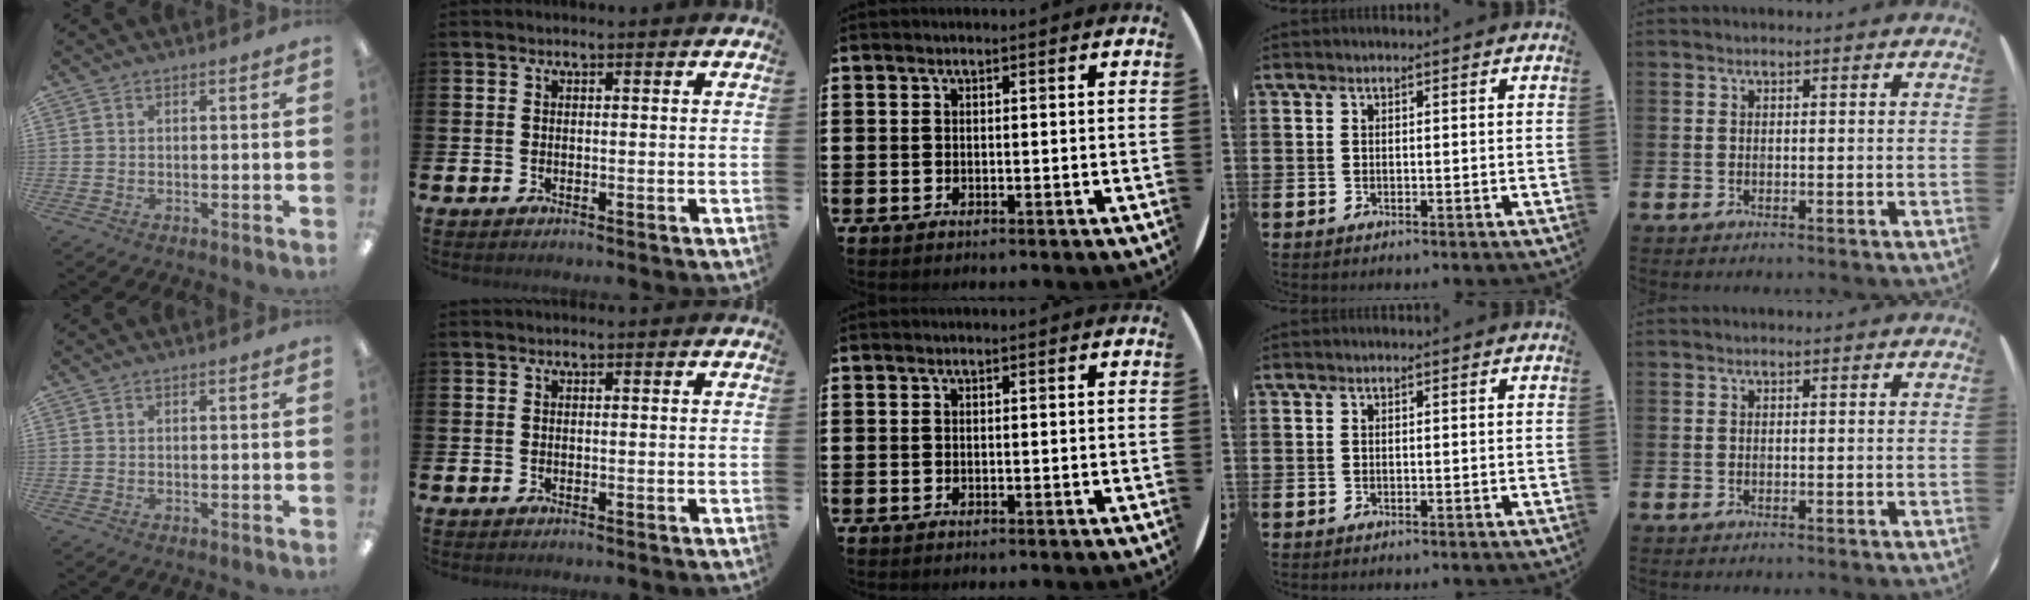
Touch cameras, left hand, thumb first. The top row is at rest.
{}